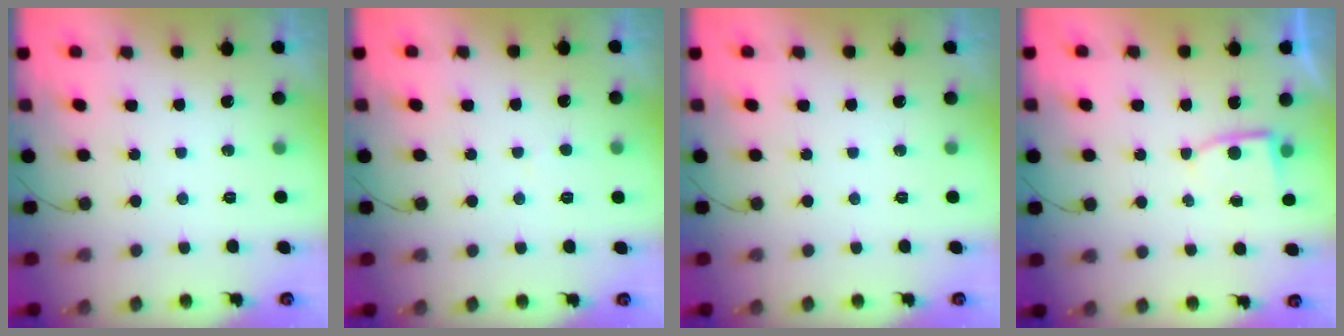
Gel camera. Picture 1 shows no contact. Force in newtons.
{"total": 2.4, "press": 2.4, "slide": 0.2}
{"total": 0.0}
{"total": 2.8, "press": 2.8, "slide": 0.3}